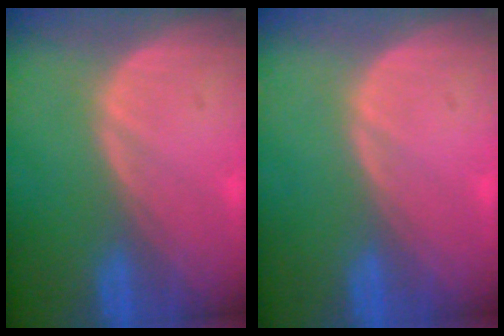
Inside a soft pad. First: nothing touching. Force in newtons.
{"total": 0.0}